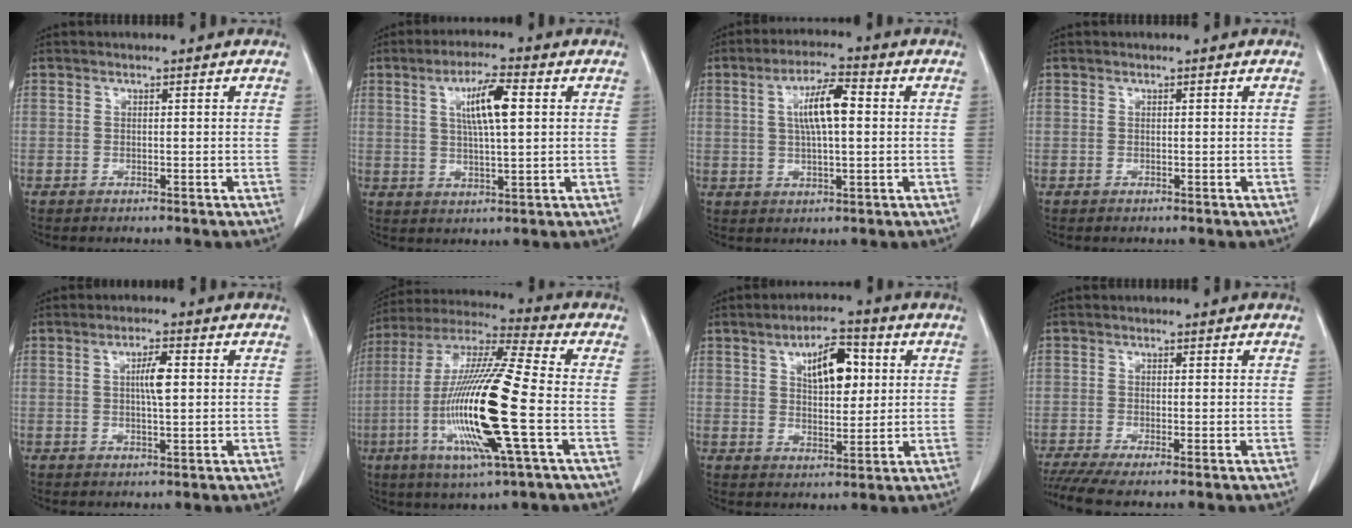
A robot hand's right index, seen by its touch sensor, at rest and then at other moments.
{"total": 7.6, "force": [2.1, 1.0, 7.2], "torque": [-0.130, 0.007, 0.037]}
{"total": 7.4, "force": [1.2, 1.5, 7.2], "torque": [-0.133, 0.013, 0.022]}
{"total": 0.0}
{"total": 3.8, "force": [0.5, 0.6, 3.7], "torque": [-0.065, 0.001, 0.008]}
{"total": 20.1, "force": [-4.6, 0.9, 19.5], "torque": [-0.407, -0.018, -0.094]}
{"total": 8.3, "force": [2.6, 3.6, 7.0], "torque": [-0.111, 0.011, 0.044]}
{"total": 4.8, "force": [-3.7, 0.0, 3.1], "torque": [-0.056, -0.009, -0.066]}